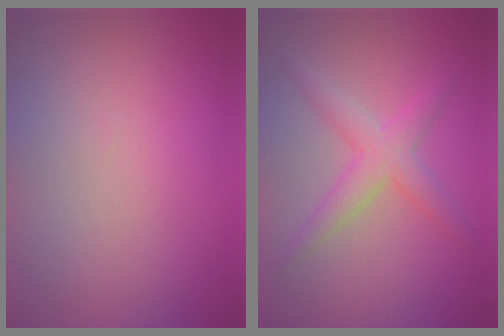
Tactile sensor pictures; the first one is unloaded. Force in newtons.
{"total": 2.3, "press": 2.3, "slide": 0.1}